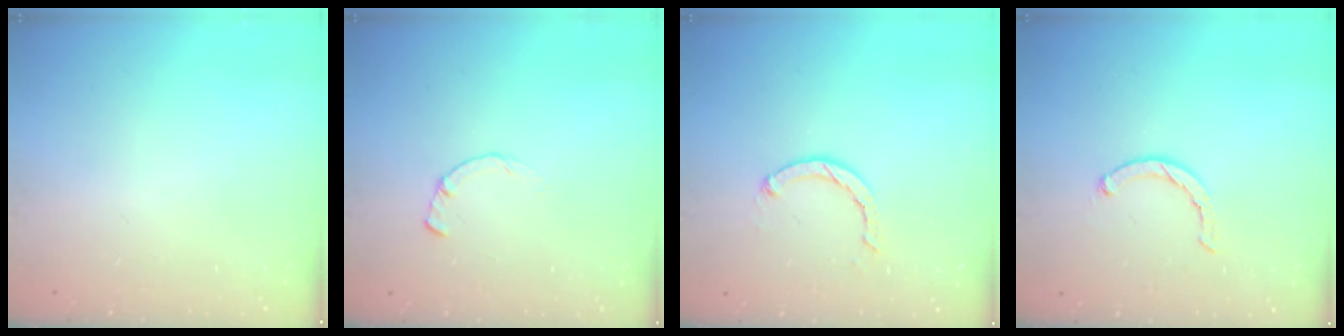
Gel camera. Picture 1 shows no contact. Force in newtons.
{"total": 1.7, "press": 1.7, "slide": 0.2}
{"total": 2.3, "press": 2.3, "slide": 0.3}
{"total": 2.3, "press": 2.2, "slide": 0.5}